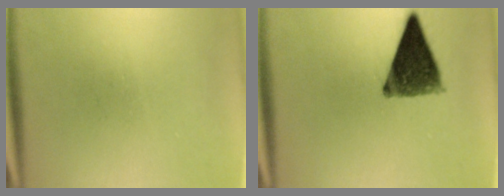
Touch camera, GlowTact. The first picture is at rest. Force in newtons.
{"total": 10.4}